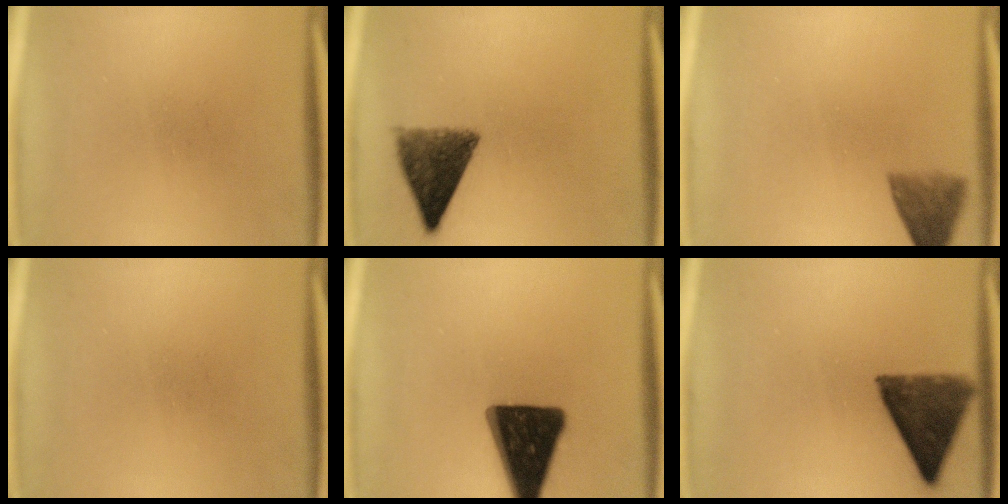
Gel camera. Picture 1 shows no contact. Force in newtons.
{"total": 8.8}
{"total": 4.8}
{"total": 0.0}
{"total": 17.6}
{"total": 11.2}